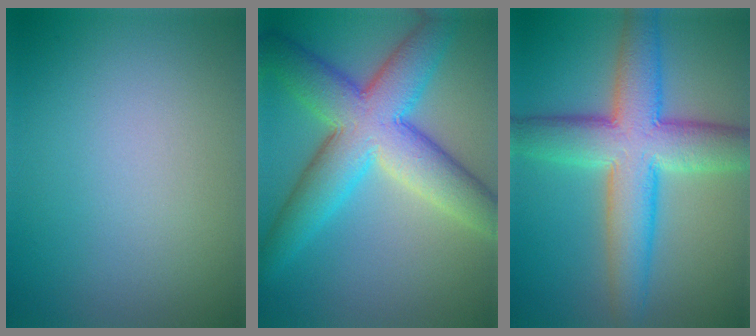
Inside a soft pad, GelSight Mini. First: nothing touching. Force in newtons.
{"total": 10.0, "press": 10.0, "slide": 0.2}
{"total": 9.1, "press": 9.1, "slide": 0.4}